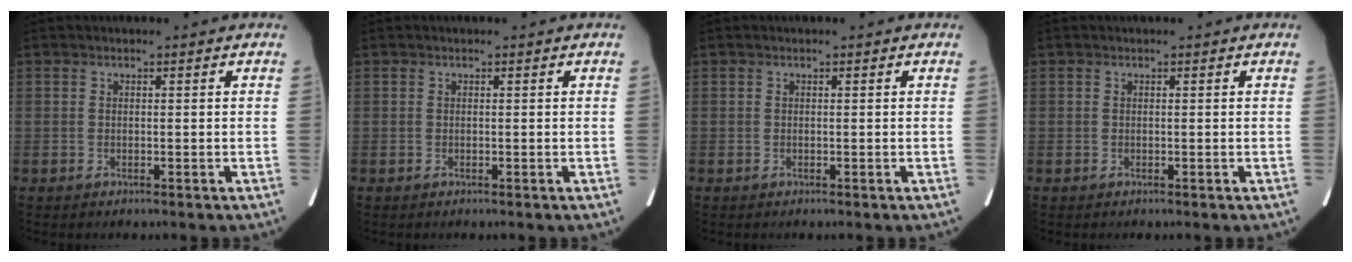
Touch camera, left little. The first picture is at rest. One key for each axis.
{"total": 0.0}
{"total": 0.0}
{"total": 0.0}